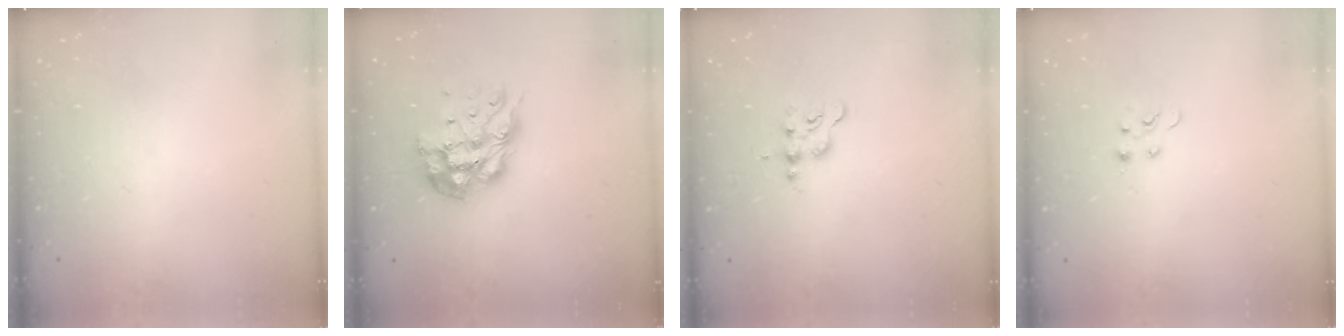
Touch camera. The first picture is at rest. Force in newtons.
{"total": 13.4, "press": 13.3, "slide": 1.2}
{"total": 2.7, "press": 2.7, "slide": 0.3}
{"total": 2.7, "press": 2.7, "slide": 0.4}